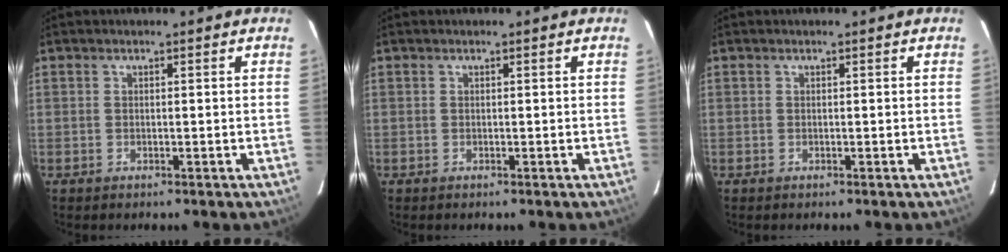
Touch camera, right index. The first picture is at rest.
{"total": 0.0}
{"total": 0.0}